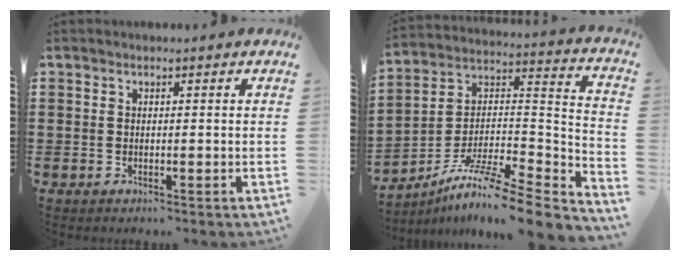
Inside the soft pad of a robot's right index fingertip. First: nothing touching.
{"total": 9.5, "force": [-7.6, 1.1, 5.5], "torque": [-0.098, 0.002, -0.152]}